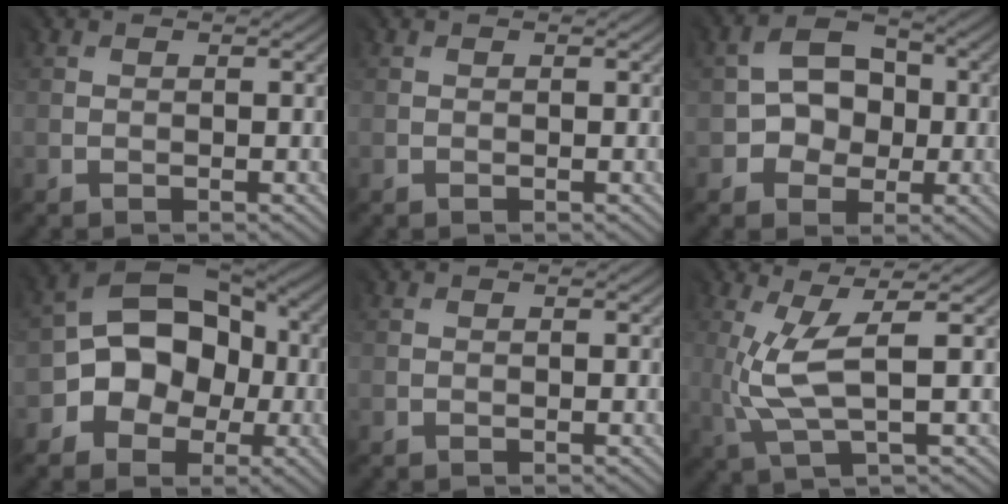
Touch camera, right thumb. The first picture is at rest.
{"total": 0.0}
{"total": 4.5, "force": [-0.6, 4.2, 1.7], "torque": [-0.023, 0.008, -0.022]}
{"total": 11.5, "force": [-1.9, 9.0, 6.9], "torque": [-0.081, 0.008, -0.058]}
{"total": 0.0}
{"total": 5.0, "force": [0.4, 0.9, 4.9], "torque": [-0.119, 0.011, 0.015]}